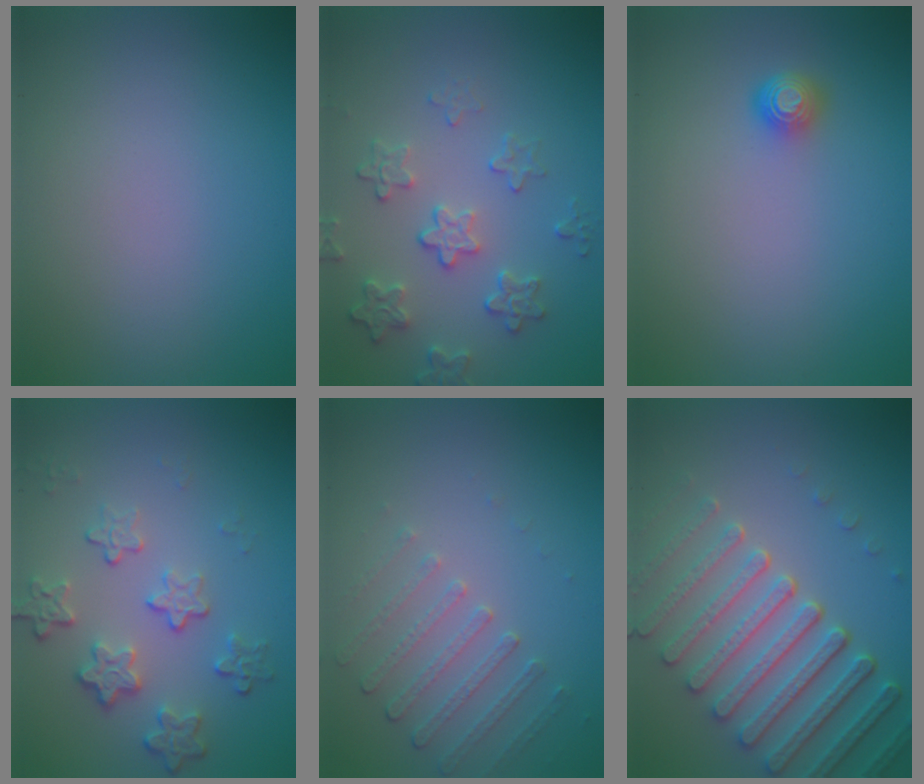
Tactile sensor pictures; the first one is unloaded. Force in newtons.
{"total": 3.2, "press": 2.9, "slide": 1.3}
{"total": 1.6, "press": 1.2, "slide": 1.0}
{"total": 4.4, "press": 3.1, "slide": 3.1}
{"total": 1.9, "press": 1.5, "slide": 1.2}
{"total": 7.3, "press": 5.6, "slide": 4.8}